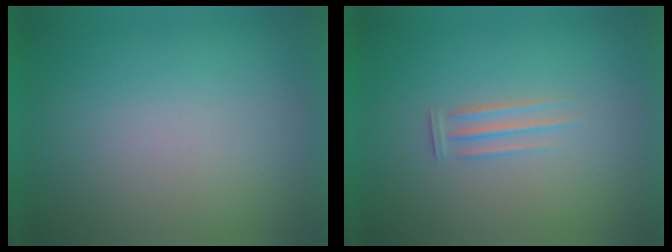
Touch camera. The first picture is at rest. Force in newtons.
{"total": 1.2}